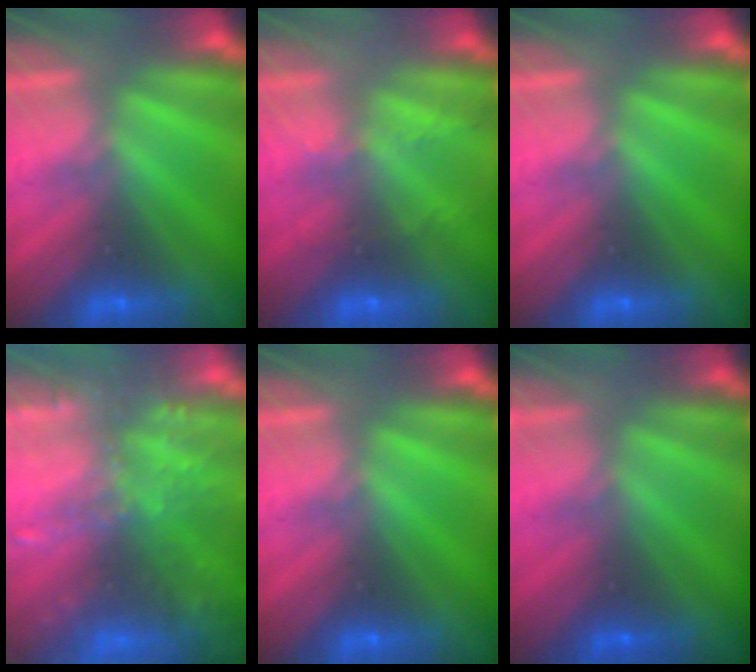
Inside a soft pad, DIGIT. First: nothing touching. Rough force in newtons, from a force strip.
{"total": 2.1}
{"total": 0.0}
{"total": 7.1}
{"total": 0.0}
{"total": 2.4}